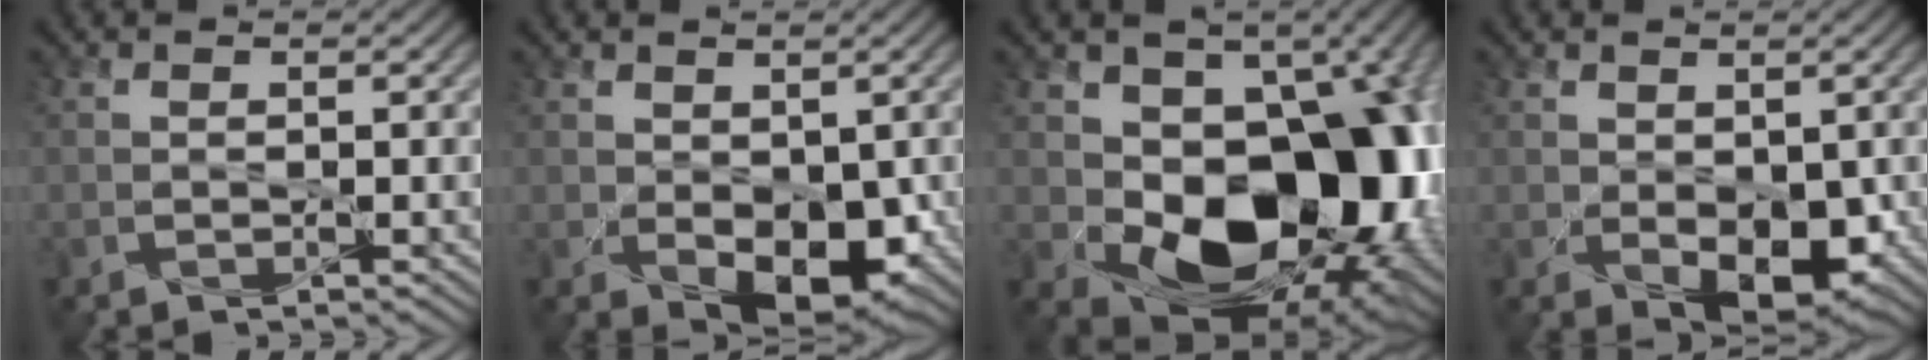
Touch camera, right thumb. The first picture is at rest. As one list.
[{"total": 6.4, "force": [-1.0, 3.8, 5.0], "torque": [-0.092, -0.025, -0.004]}, {"total": 16.7, "force": [-1.2, 11.7, 11.9], "torque": [-0.136, -0.045, -0.005]}, {"total": 5.6, "force": [-0.6, 3.3, 4.5], "torque": [-0.083, -0.023, 0.001]}]